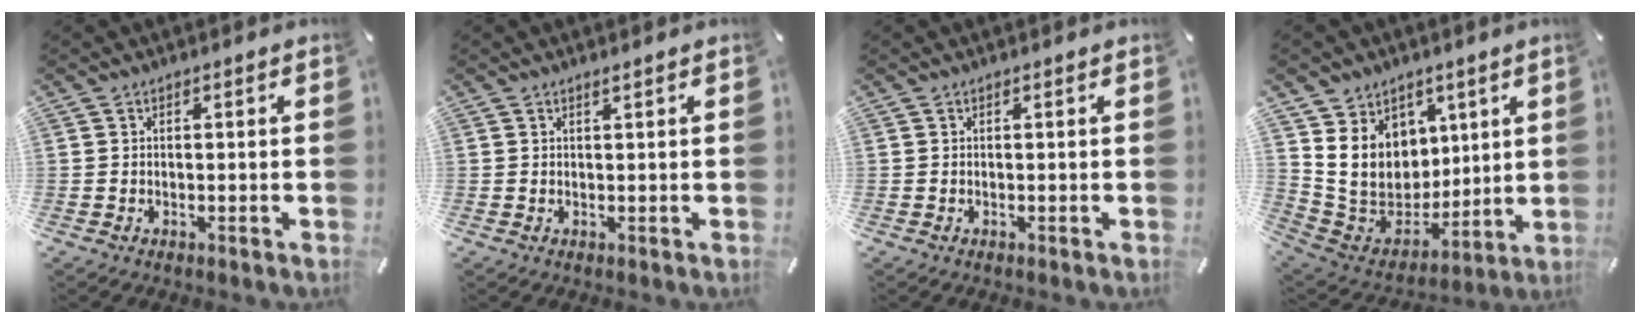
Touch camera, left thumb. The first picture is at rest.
{"total": 0.8, "force": [0.6, -0.1, 0.5], "torque": [-0.010, 0.000, 0.010]}
{"total": 0.0}
{"total": 14.0, "force": [4.3, 12.5, 4.4], "torque": [-0.084, -0.037, 0.099]}